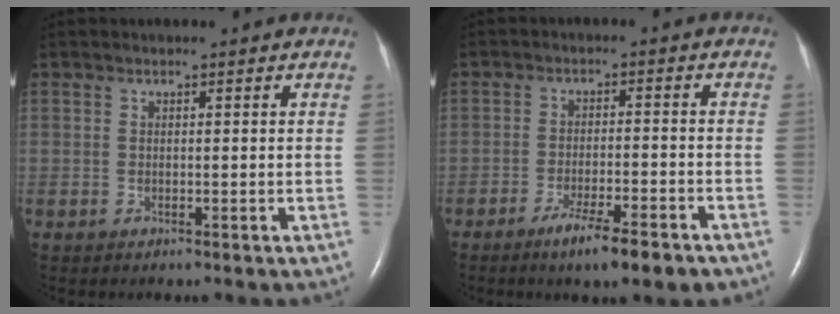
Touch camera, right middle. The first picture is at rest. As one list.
[{"total": 8.0, "force": [-5.5, 0.6, 5.8], "torque": [-0.086, -0.013, -0.082]}]